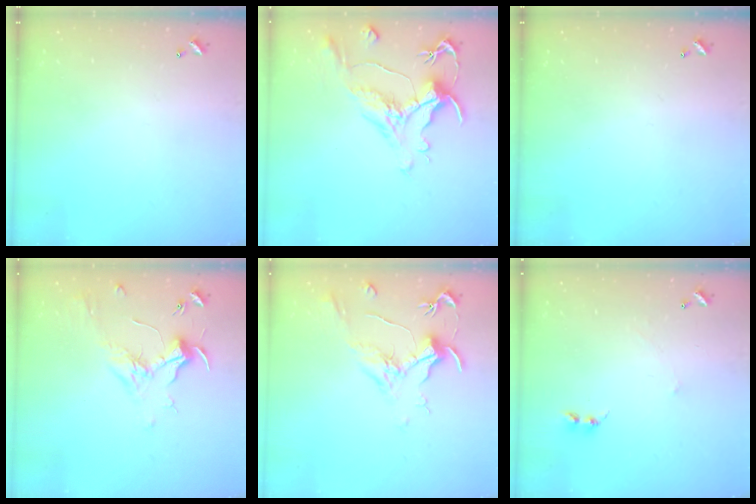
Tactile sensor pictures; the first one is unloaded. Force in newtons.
{"total": 1.5, "press": 0.4, "slide": 1.5}
{"total": 0.0}
{"total": 1.9, "press": 1.7, "slide": 0.8}
{"total": 1.9, "press": 1.7, "slide": 0.9}
{"total": 2.3, "press": 2.3, "slide": 0.3}